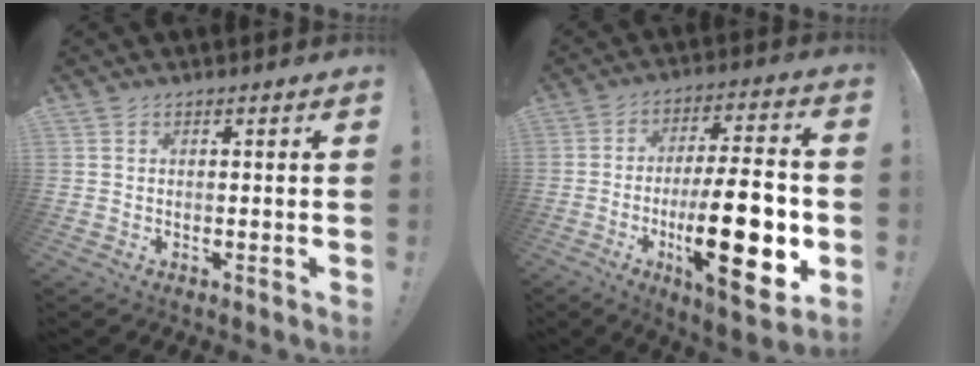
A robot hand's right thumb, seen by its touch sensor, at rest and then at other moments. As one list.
[{"total": 24.2, "force": [-5.3, 7.5, 22.4], "torque": [-0.360, 0.011, -0.076]}]